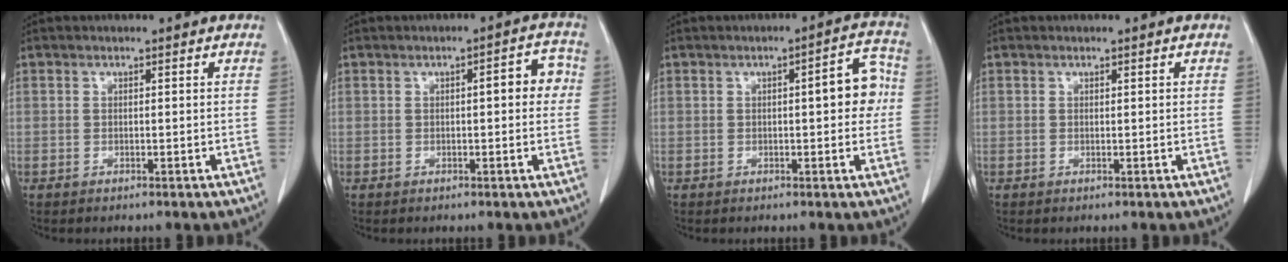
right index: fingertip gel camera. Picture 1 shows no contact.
{"total": 4.3, "force": [0.4, 1.3, 4.1], "torque": [-0.045, 0.017, 0.000]}
{"total": 6.0, "force": [0.4, 1.7, 5.8], "torque": [-0.069, 0.019, 0.001]}
{"total": 0.0}